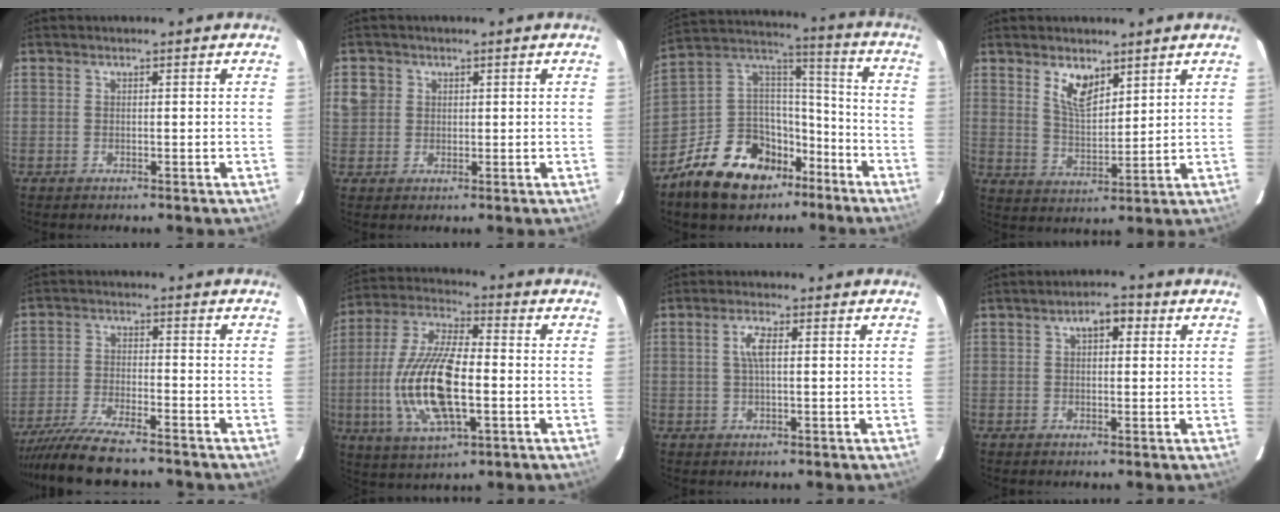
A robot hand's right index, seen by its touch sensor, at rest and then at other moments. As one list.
[{"total": 3.7, "force": [0.7, 3.6, 0.7], "torque": [-0.004, 0.014, 0.014]}, {"total": 19.1, "force": [-11.4, 12.4, 9.0], "torque": [-0.205, 0.053, -0.175]}, {"total": 6.5, "force": [4.2, 2.9, 4.1], "torque": [-0.071, -0.001, 0.082]}, {"total": 12.3, "force": [-10.9, 1.9, 5.5], "torque": [-0.134, -0.025, -0.191]}, {"total": 17.4, "force": [-3.0, 6.4, 15.9], "torque": [-0.329, -0.004, -0.056]}, {"total": 3.1, "force": [0.5, 0.8, 2.9], "torque": [-0.060, 0.004, 0.011]}, {"total": 3.9, "force": [1.3, 2.1, 3.0], "torque": [-0.046, 0.017, 0.020]}]